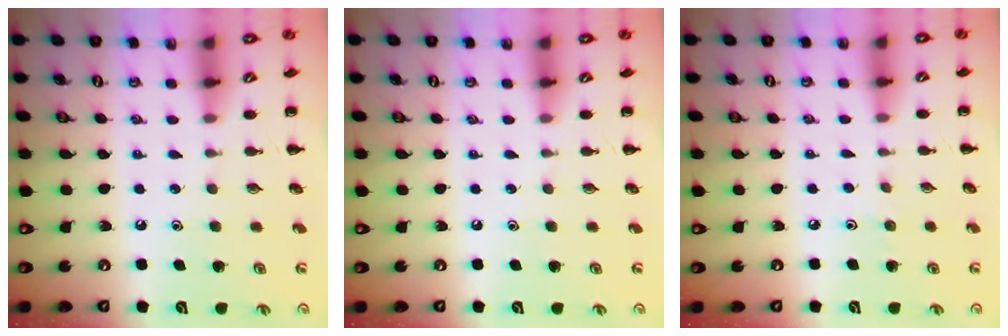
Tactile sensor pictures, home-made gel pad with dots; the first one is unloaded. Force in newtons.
{"total": 0.0}
{"total": 2.4, "press": 2.2, "slide": 1.0}